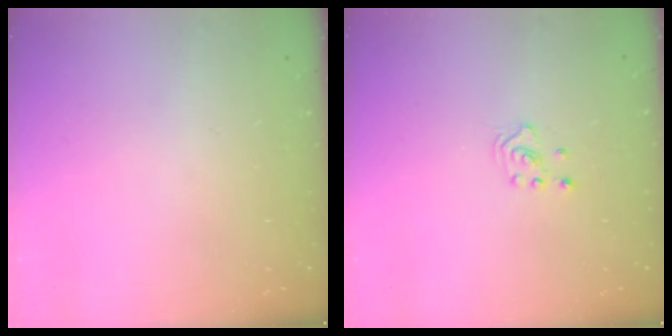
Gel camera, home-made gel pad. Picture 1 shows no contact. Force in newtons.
{"total": 2.0, "press": 2.0, "slide": 0.3}